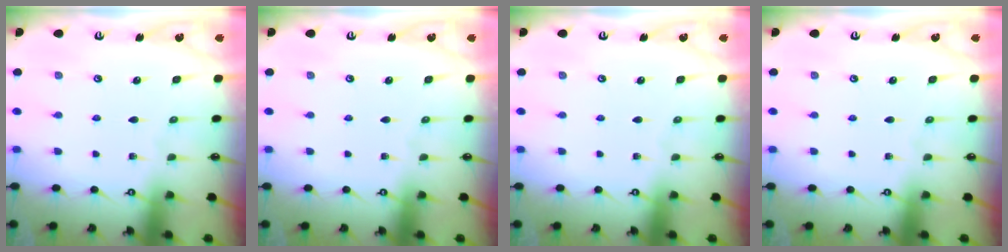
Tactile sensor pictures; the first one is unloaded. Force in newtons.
{"total": 0.0}
{"total": 0.0}
{"total": 0.0}